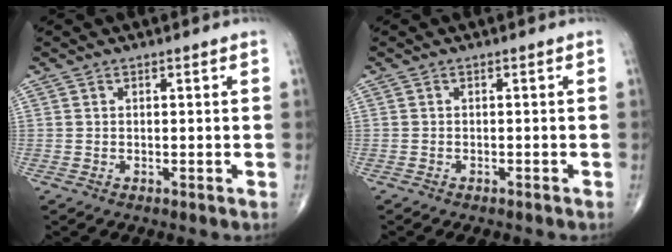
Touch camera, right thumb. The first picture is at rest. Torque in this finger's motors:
{"motor_torque": [2.83, 2.18, 0.41, -0.43, 0.00]}